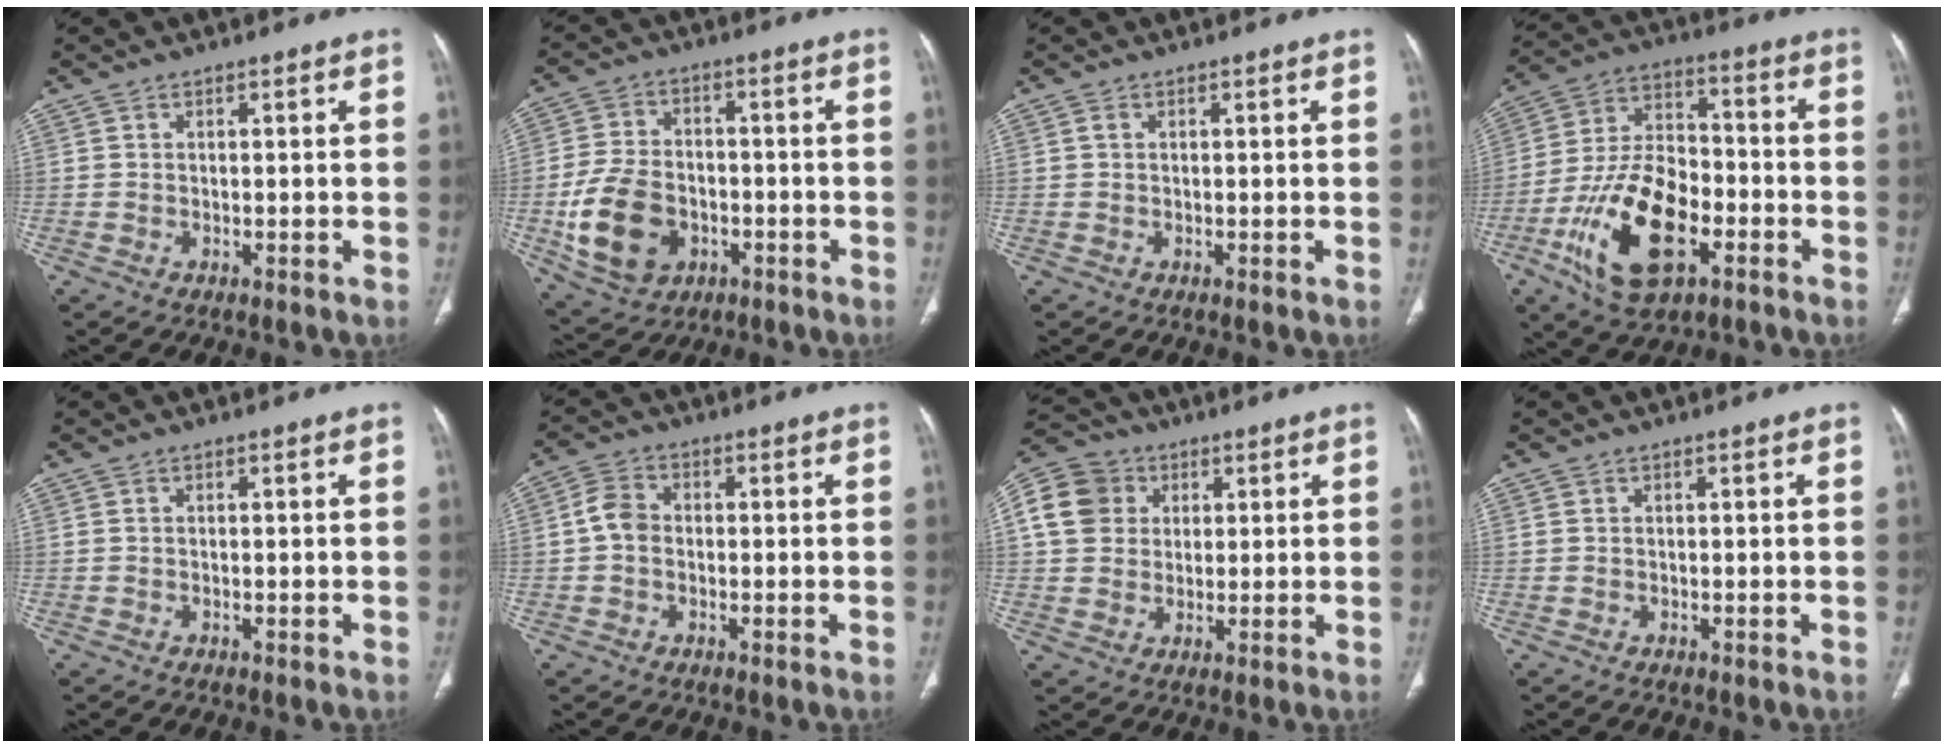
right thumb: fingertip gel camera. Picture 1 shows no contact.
{"total": 13.1, "force": [-3.7, 9.5, 8.2], "torque": [-0.144, 0.014, -0.058]}
{"total": 0.5, "force": [0.1, 0.4, 0.4], "torque": [-0.008, 0.000, 0.000]}
{"total": 18.8, "force": [-7.4, 9.9, 14.1], "torque": [-0.250, 0.036, -0.131]}
{"total": 0.0}
{"total": 4.8, "force": [-0.1, 3.7, 2.9], "torque": [-0.050, 0.013, -0.011]}
{"total": 10.8, "force": [2.6, 9.6, 4.3], "torque": [-0.068, 0.007, 0.038]}
{"total": 0.0}